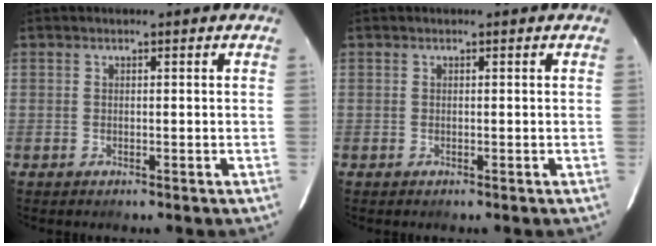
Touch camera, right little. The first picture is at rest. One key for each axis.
{"total": 0.0}